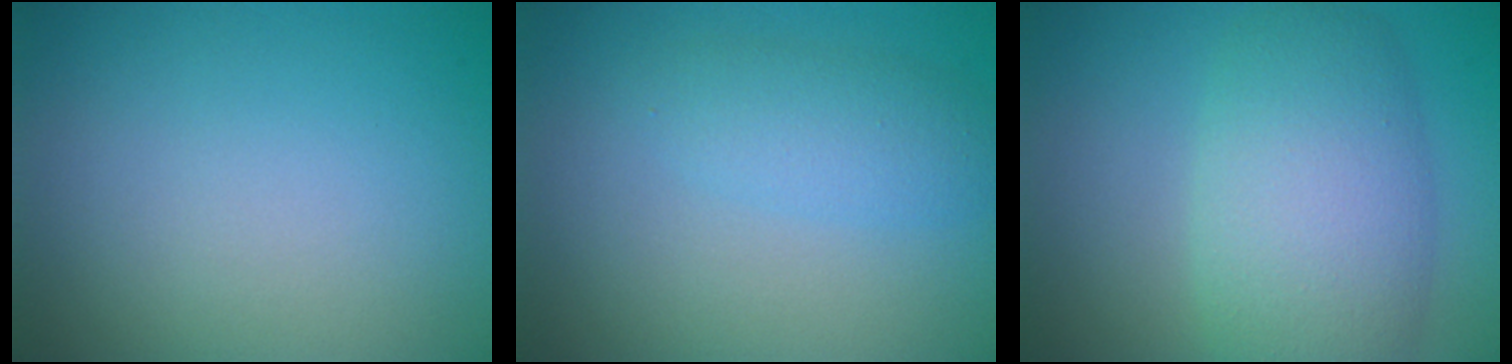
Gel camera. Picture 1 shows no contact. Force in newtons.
{"total": 2.4, "press": 2.4, "slide": 0.2}
{"total": 7.0, "press": 7.0, "slide": 0.2}